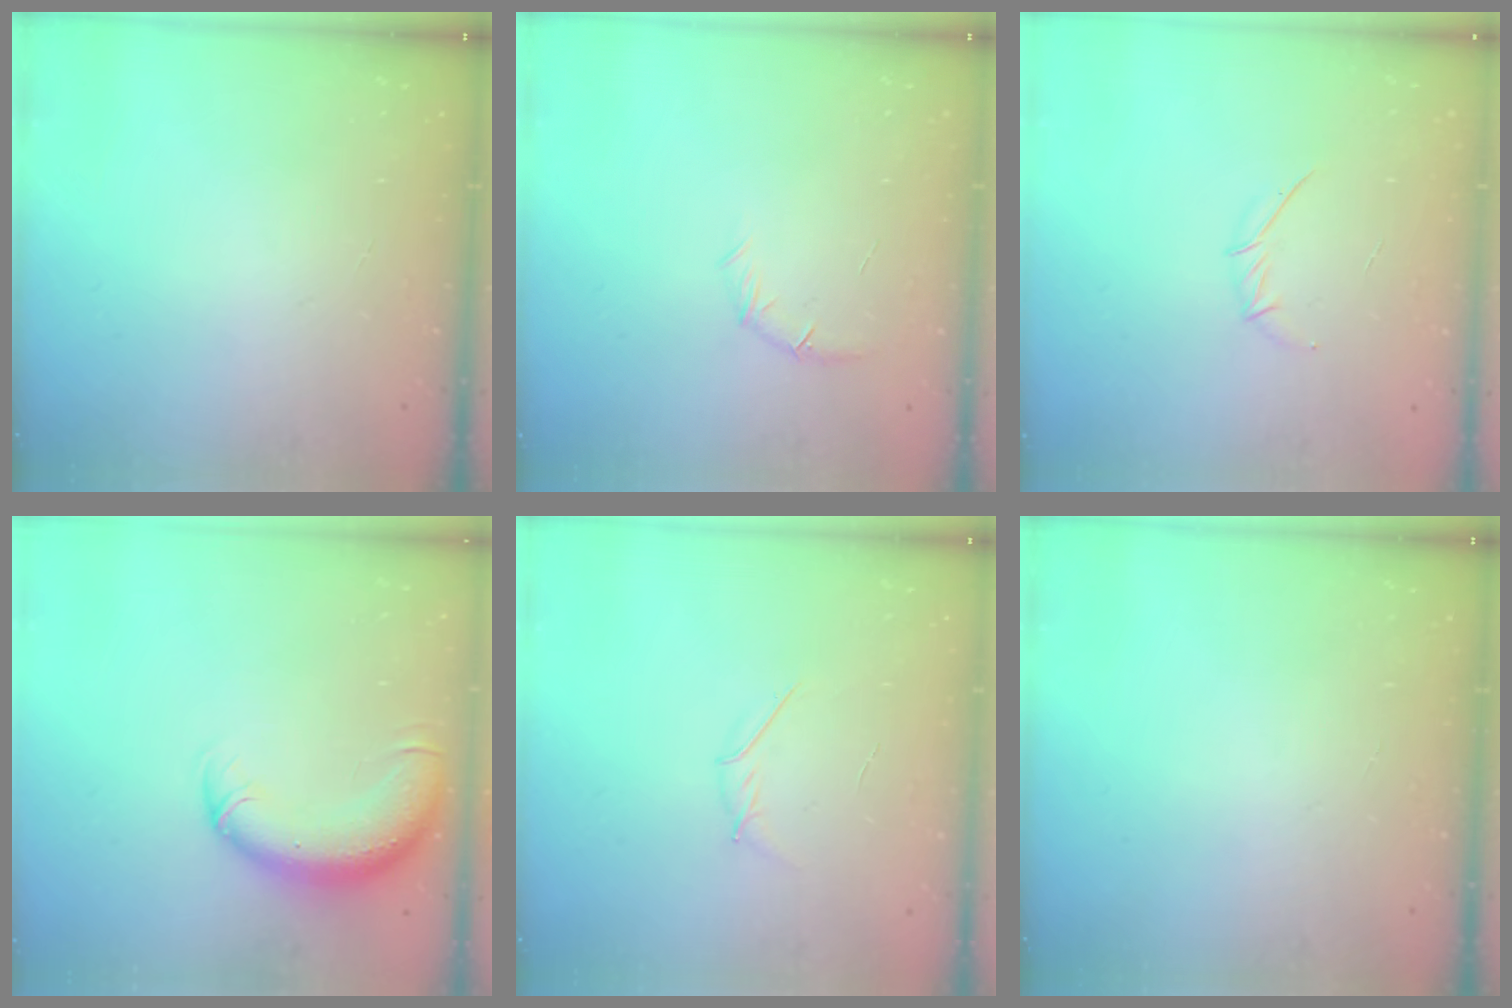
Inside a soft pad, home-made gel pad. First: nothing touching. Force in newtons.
{"total": 6.3, "press": 6.1, "slide": 1.5}
{"total": 3.9, "press": 3.8, "slide": 0.8}
{"total": 11.2, "press": 10.8, "slide": 2.9}
{"total": 3.6, "press": 3.5, "slide": 0.9}
{"total": 0.0}